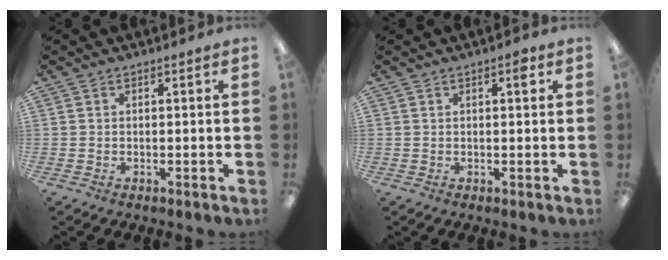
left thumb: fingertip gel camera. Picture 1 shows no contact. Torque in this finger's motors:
{"motor_torque": [-0.19, -0.17, -0.26, -0.13, 0.02]}